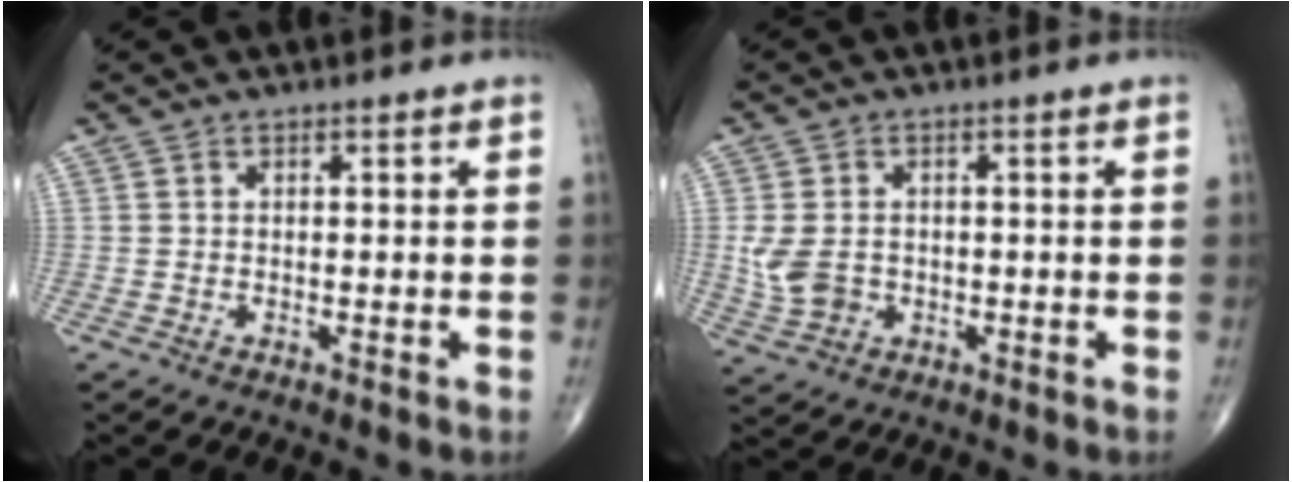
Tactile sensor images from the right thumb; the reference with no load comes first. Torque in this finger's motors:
{"motor_torque": [0.05, 0.23, 0.63, -0.34, 0.09]}